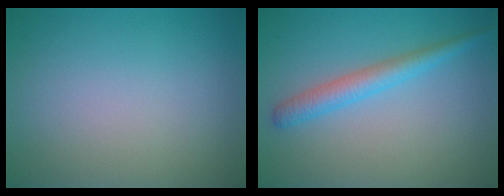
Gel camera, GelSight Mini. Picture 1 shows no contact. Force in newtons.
{"total": 2.8, "press": 2.8, "slide": 0.1}